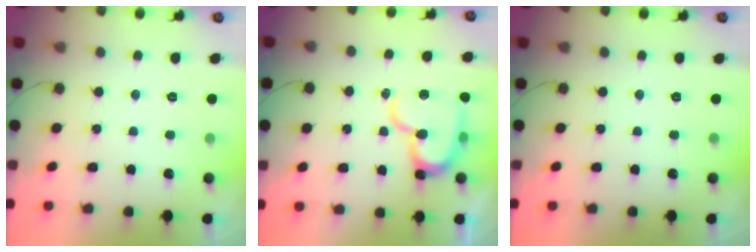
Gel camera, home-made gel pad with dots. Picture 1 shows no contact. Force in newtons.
{"total": 15.6, "press": 15.5, "slide": 1.2}
{"total": 0.0}